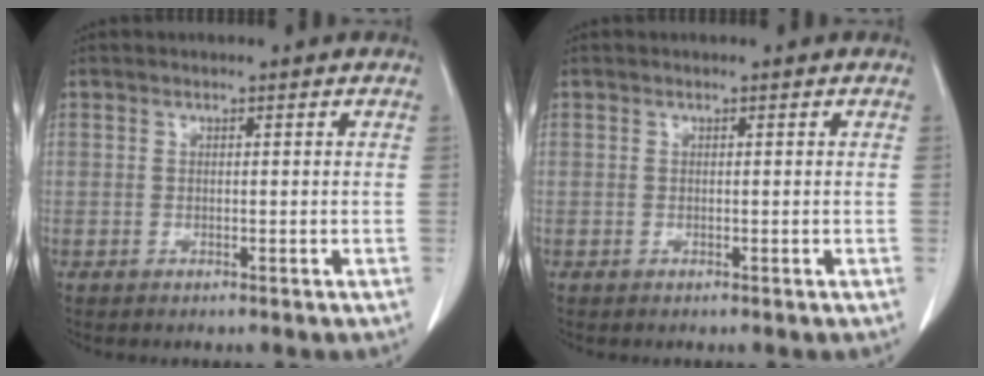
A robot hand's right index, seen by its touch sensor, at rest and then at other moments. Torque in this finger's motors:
{"motor_torque": [-0.01, 0.00, 0.02, 0.00]}